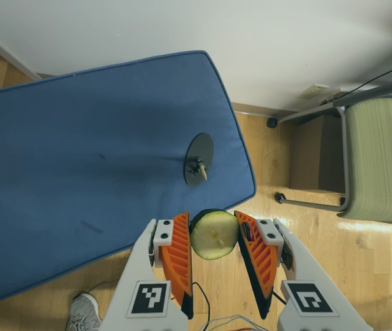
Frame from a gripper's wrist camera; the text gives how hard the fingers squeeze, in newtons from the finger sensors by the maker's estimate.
{"total": 10.3, "left": 10.5, "right": 10.2}